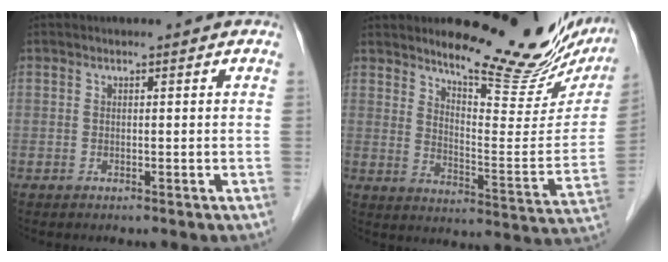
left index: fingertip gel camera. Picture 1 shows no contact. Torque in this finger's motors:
{"motor_torque": [0.95, -0.99, 0.50, 0.08]}